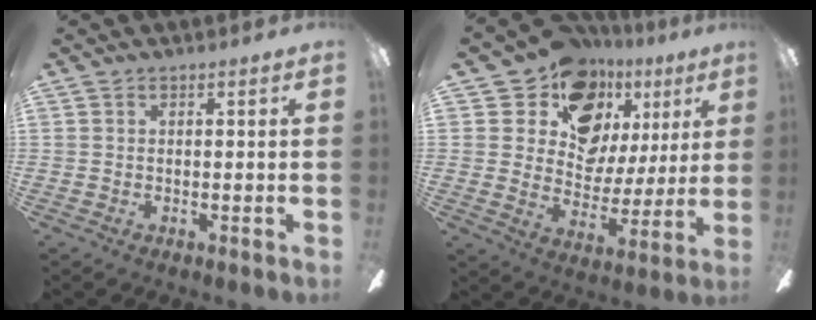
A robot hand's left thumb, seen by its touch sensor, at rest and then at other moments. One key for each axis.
{"total": 16.3, "fx": 9.7, "fy": 11.5, "fz": 6.1, "tx": -0.110, "ty": -0.049, "tz": 0.184}